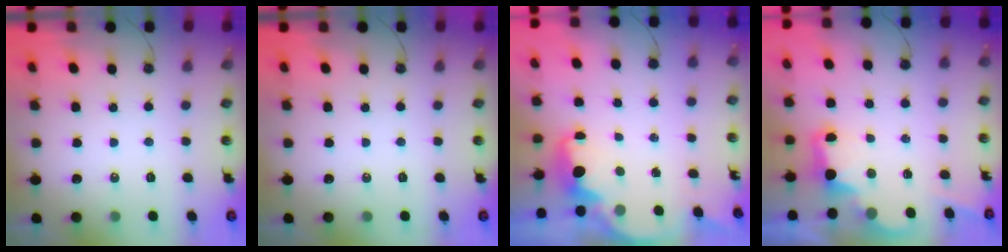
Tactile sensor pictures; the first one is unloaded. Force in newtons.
{"total": 0.0}
{"total": 2.7, "press": 2.6, "slide": 0.6}
{"total": 3.0, "press": 3.0, "slide": 0.6}